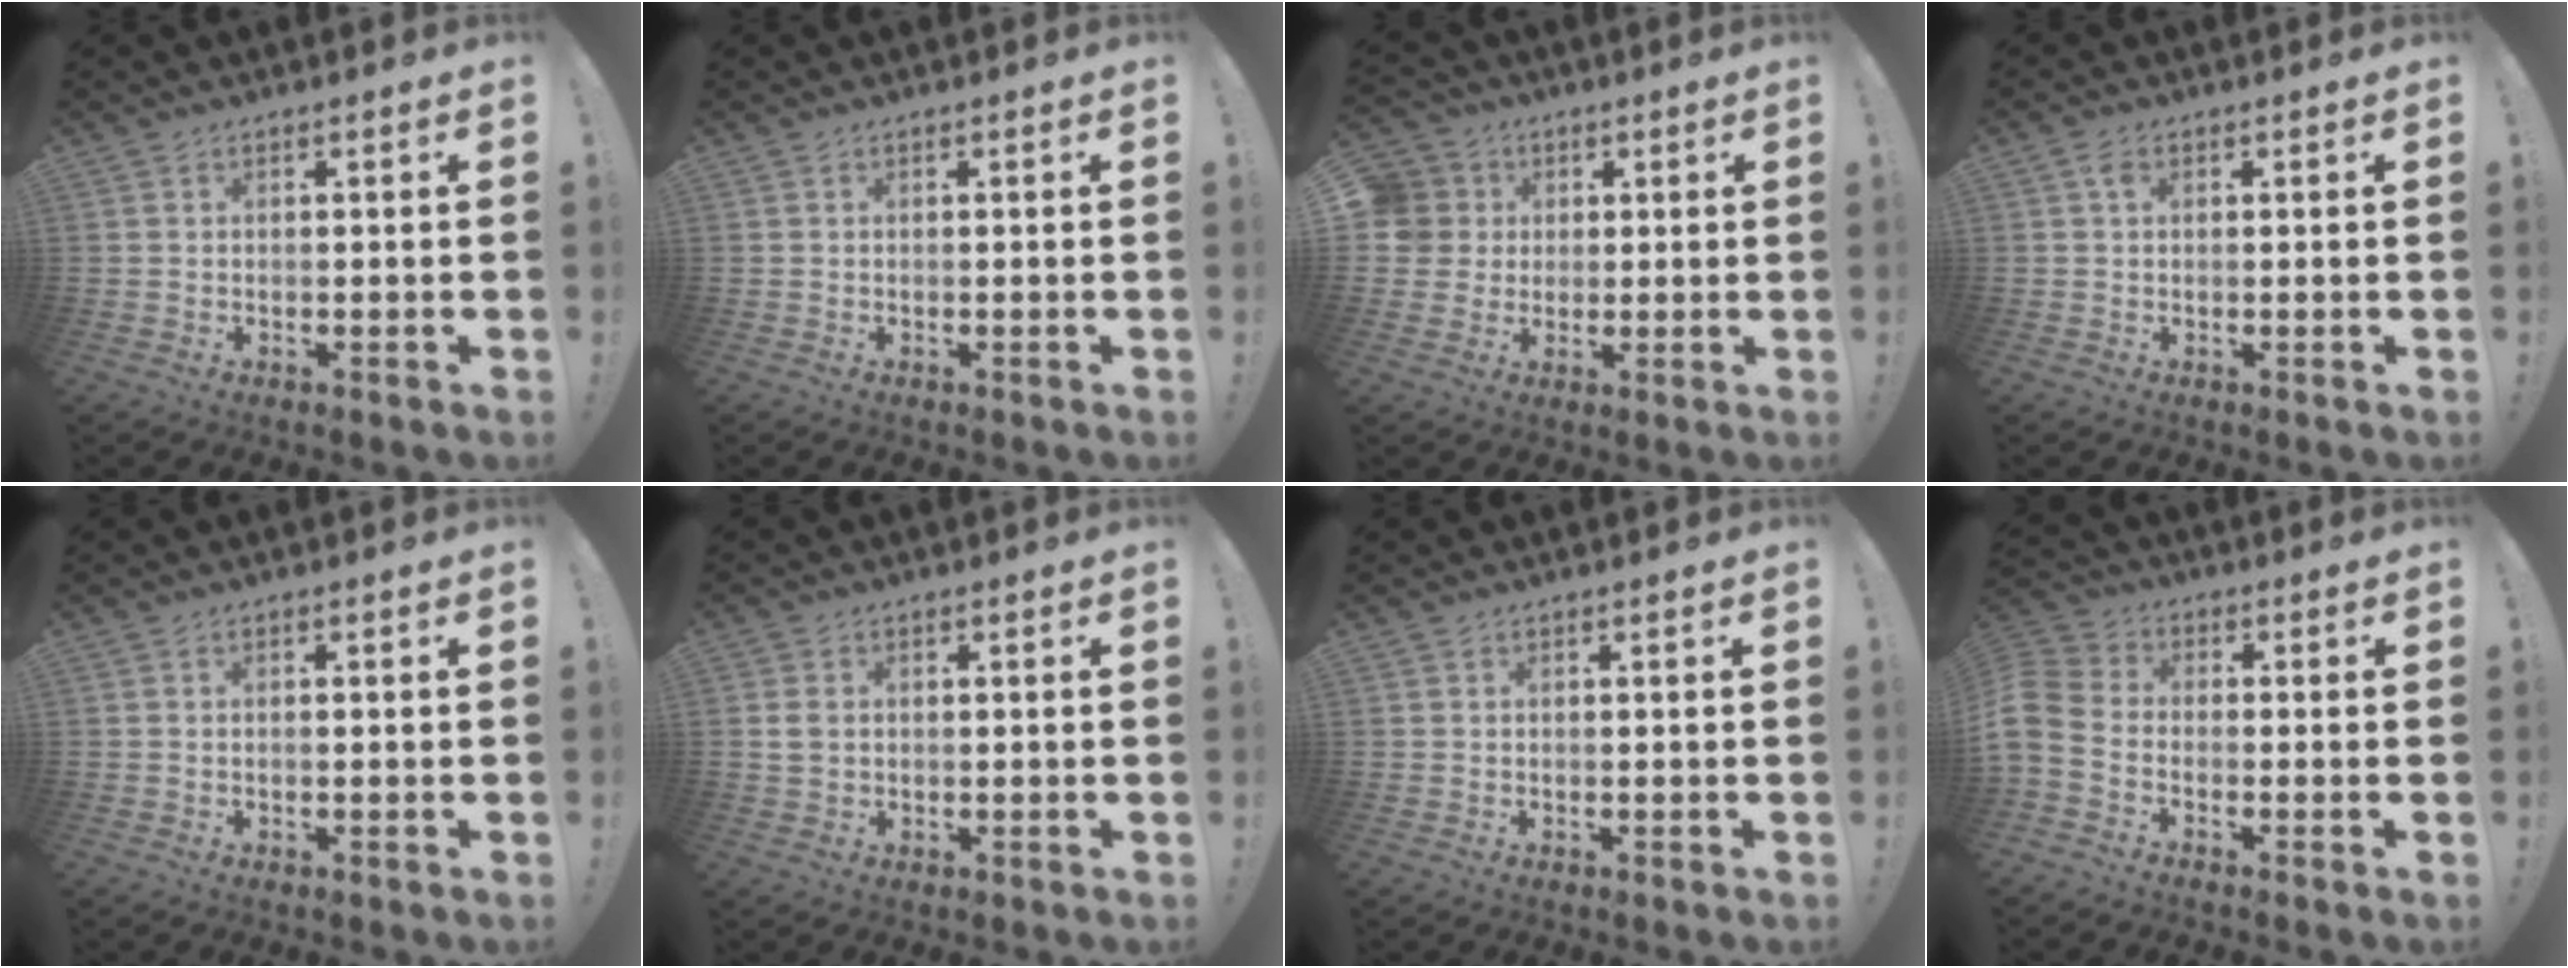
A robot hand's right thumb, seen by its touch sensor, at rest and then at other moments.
{"total": 0.0}
{"total": 8.4, "force": [1.3, 8.1, 1.9], "torque": [-0.031, 0.001, 0.031]}
{"total": 1.7, "force": [0.6, 1.1, 1.2], "torque": [-0.018, 0.001, 0.009]}
{"total": 0.5, "force": [-0.4, 0.0, 0.4], "torque": [-0.012, 0.000, -0.005]}
{"total": 2.5, "force": [0.4, 2.0, 1.3], "torque": [-0.024, 0.006, 0.008]}
{"total": 0.0}
{"total": 7.3, "force": [-3.5, 4.9, 4.1], "torque": [-0.103, 0.020, -0.062]}